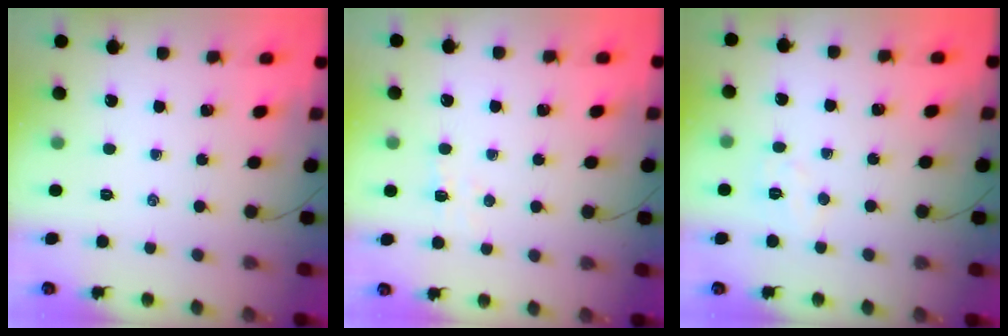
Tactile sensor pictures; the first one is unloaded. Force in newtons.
{"total": 3.5, "press": 3.4, "slide": 0.8}
{"total": 5.2, "press": 5.1, "slide": 0.9}